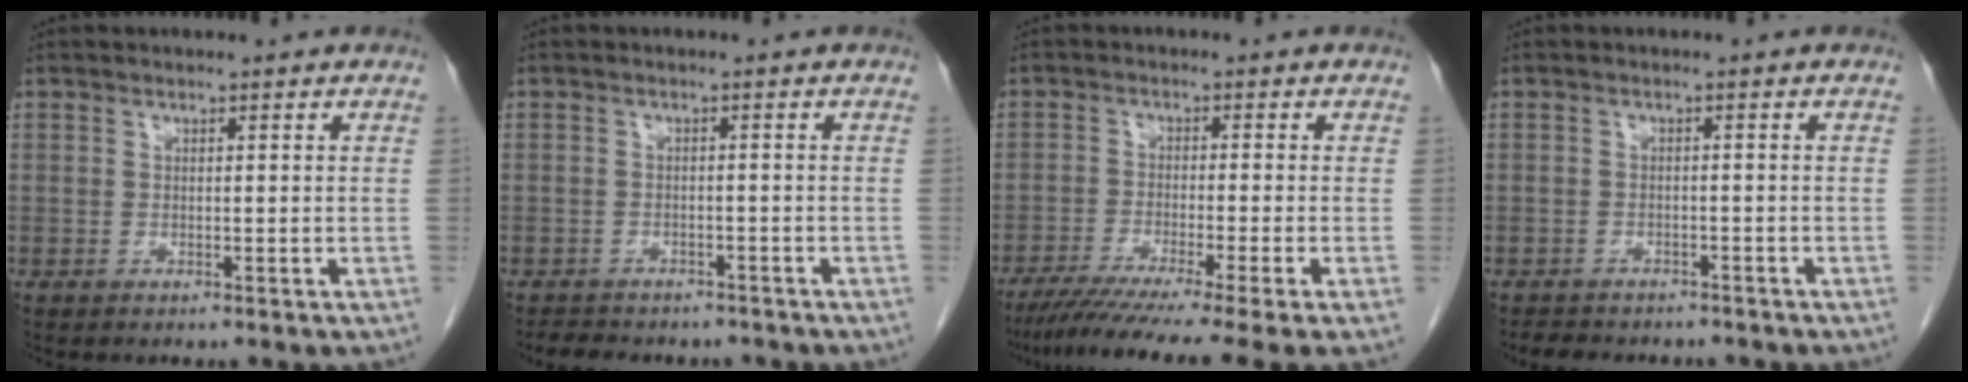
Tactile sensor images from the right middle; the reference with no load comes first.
{"total": 7.8, "force": [-6.7, 3.2, 2.5], "torque": [-0.044, 0.007, -0.082]}
{"total": 13.5, "force": [-10.5, -1.4, 8.4], "torque": [-0.119, -0.042, -0.162]}
{"total": 7.1, "force": [-6.1, 2.7, 2.3], "torque": [-0.038, 0.002, -0.078]}